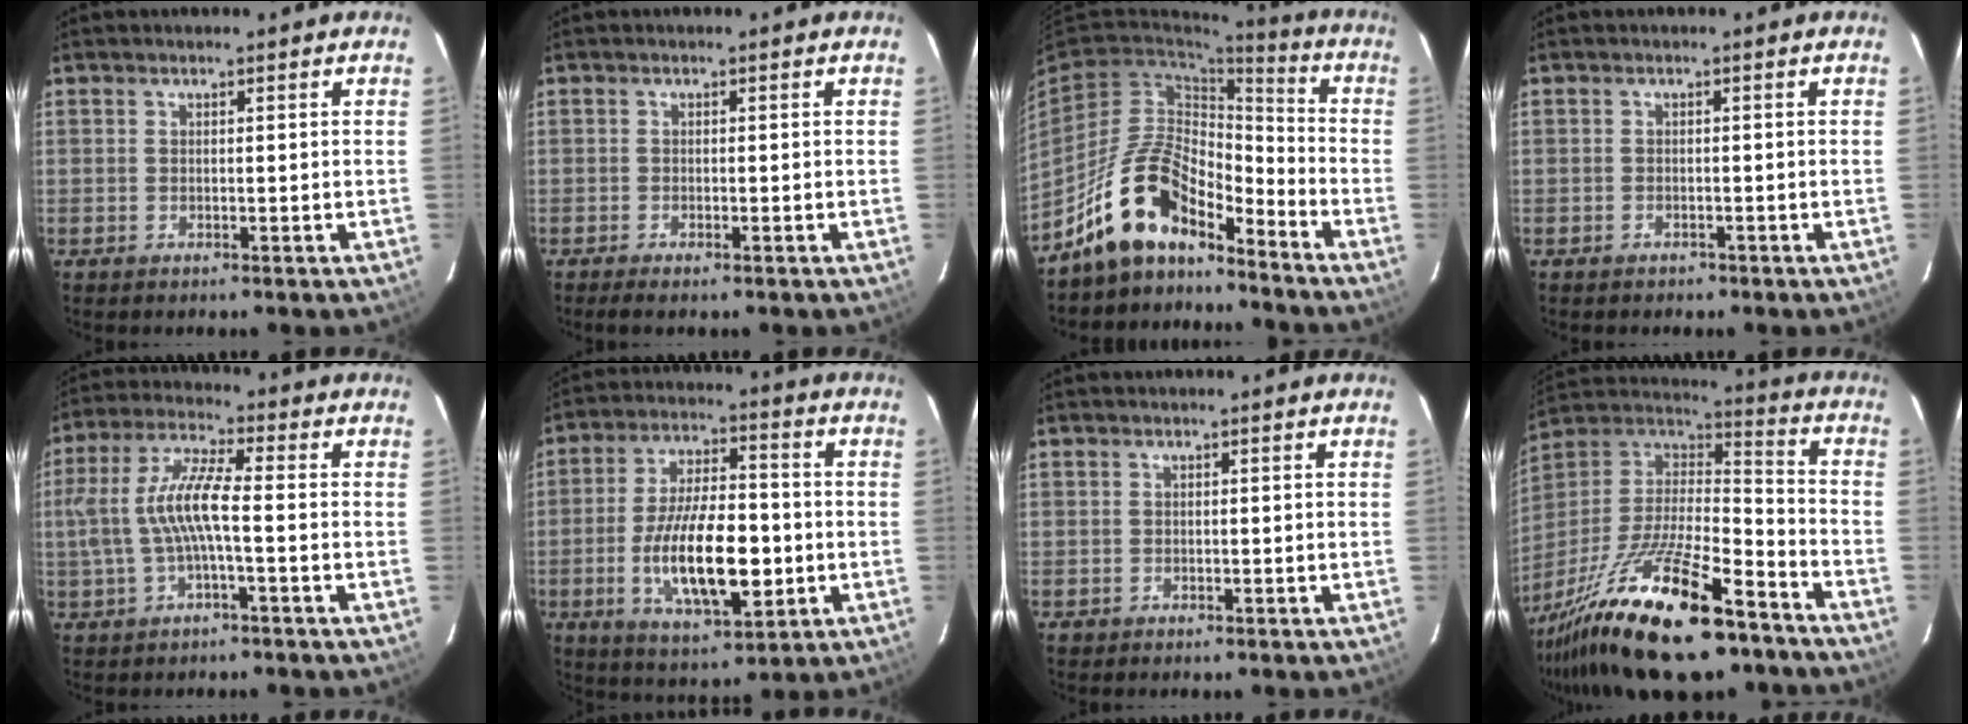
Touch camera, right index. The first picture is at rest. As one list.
[{"total": 1.7, "force": [-1.3, 0.2, 1.0], "torque": [-0.024, -0.005, -0.024]}, {"total": 14.0, "force": [-11.1, 5.4, 6.6], "torque": [-0.141, 0.021, -0.205]}, {"total": 1.3, "force": [-0.9, 0.9, 0.1], "torque": [-0.004, 0.003, -0.012]}, {"total": 9.9, "force": [-1.3, 2.0, 9.6], "torque": [-0.203, 0.008, -0.020]}, {"total": 16.4, "force": [-3.5, 6.4, 14.7], "torque": [-0.280, -0.004, -0.051]}, {"total": 1.0, "force": [-0.4, 0.9, -0.1], "torque": [-0.001, 0.003, -0.004]}, {"total": 28.2, "force": [-19.4, 8.5, 18.5], "torque": [-0.356, -0.033, -0.316]}]